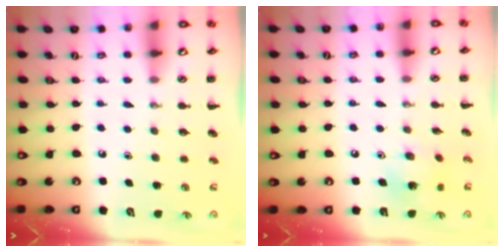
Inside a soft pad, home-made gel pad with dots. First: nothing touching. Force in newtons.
{"total": 5.2, "press": 5.1, "slide": 1.1}